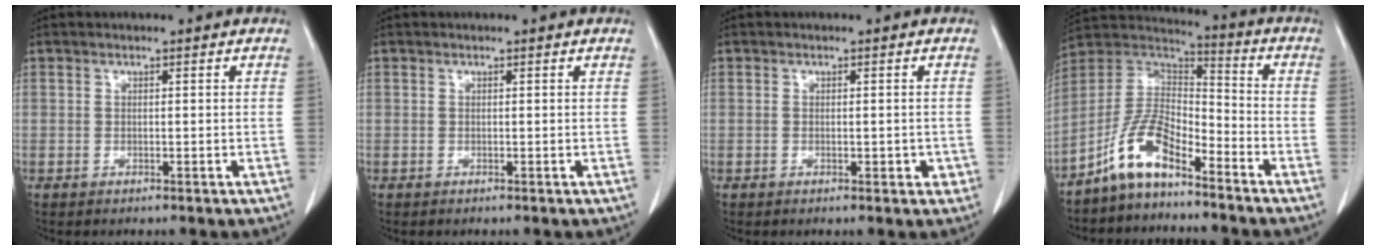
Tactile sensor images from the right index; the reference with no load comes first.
{"total": 0.0}
{"total": 1.5, "force": [-0.3, 0.9, 1.2], "torque": [-0.011, 0.001, 0.002]}
{"total": 9.6, "force": [-6.8, 3.5, 5.9], "torque": [-0.134, 0.025, -0.132]}